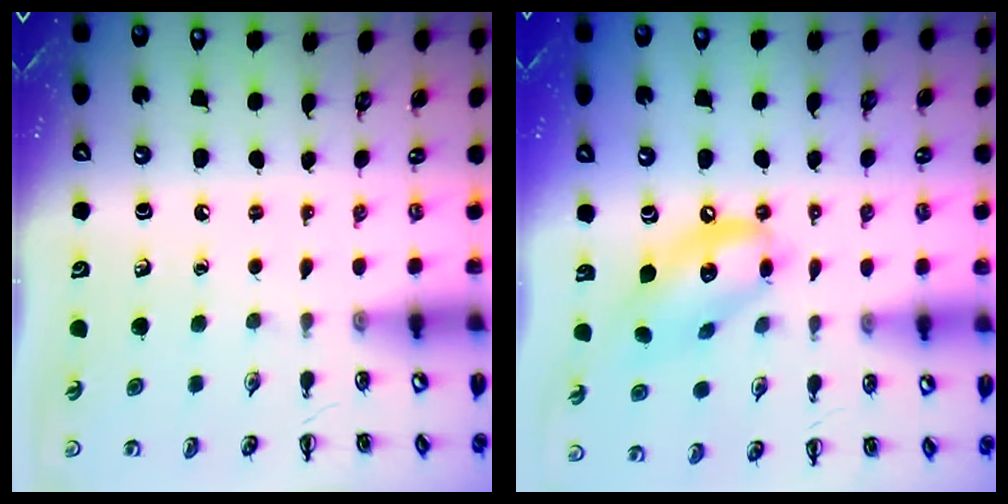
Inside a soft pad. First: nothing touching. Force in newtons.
{"total": 12.7, "press": 12.4, "slide": 2.4}